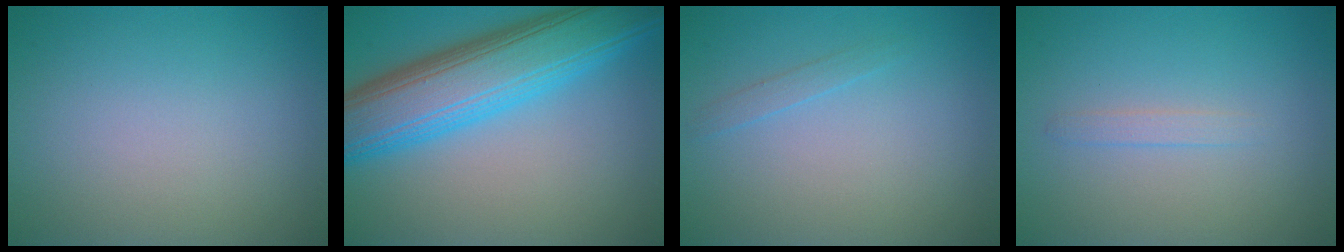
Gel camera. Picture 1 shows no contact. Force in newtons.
{"total": 10.2, "press": 10.2, "slide": 0.2}
{"total": 0.9, "press": 0.9, "slide": 0.0}
{"total": 0.9, "press": 0.9, "slide": 0.1}